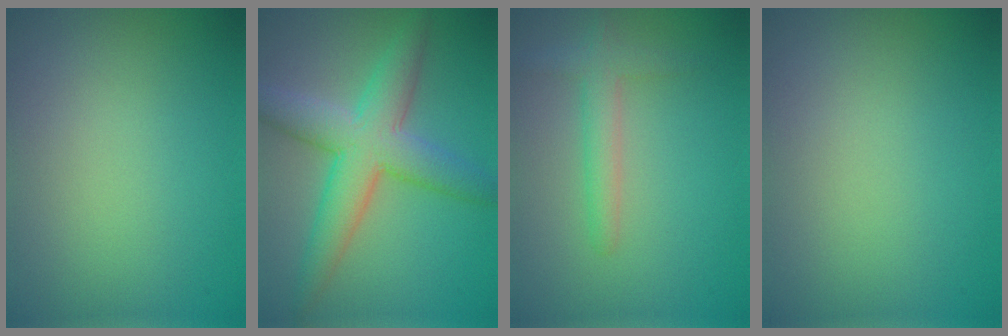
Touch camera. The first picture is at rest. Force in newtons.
{"total": 6.8, "press": 6.8, "slide": 0.3}
{"total": 2.3, "press": 2.3, "slide": 0.2}
{"total": 0.0}